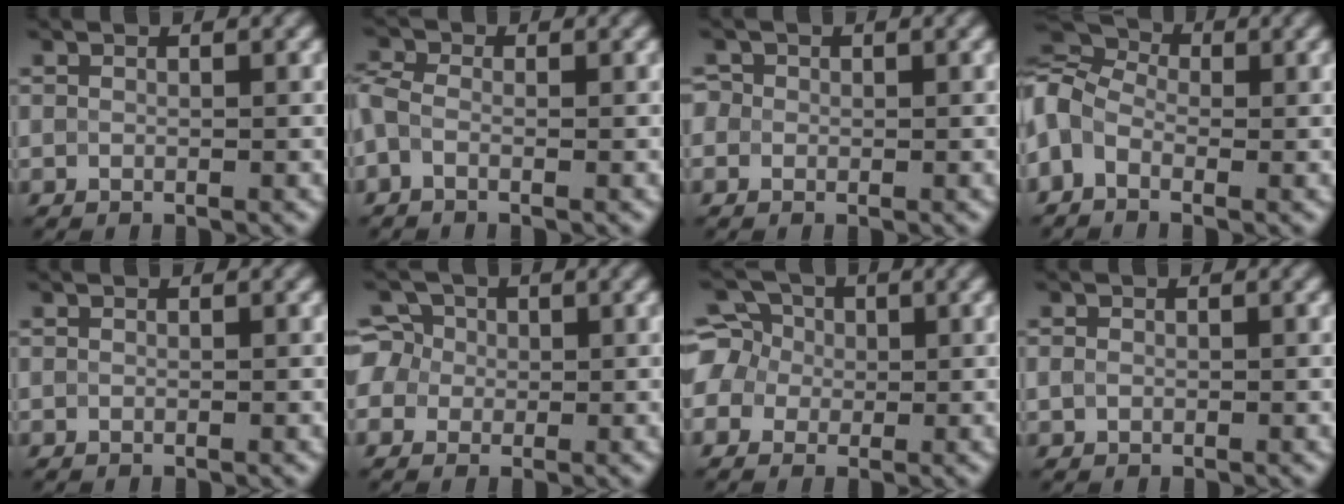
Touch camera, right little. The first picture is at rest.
{"total": 1.9, "force": [-0.6, 1.3, 1.4], "torque": [-0.037, 0.001, -0.023]}
{"total": 1.1, "force": [0.3, 1.1, 0.3], "torque": [-0.006, 0.004, -0.007]}
{"total": 7.1, "force": [-0.1, 4.9, 5.1], "torque": [-0.117, 0.032, -0.018]}
{"total": 0.0}
{"total": 4.1, "force": [0.5, 3.9, 1.4], "torque": [-0.019, 0.034, -0.011]}
{"total": 5.6, "force": [0.2, 5.2, 2.2], "torque": [-0.052, 0.041, -0.029]}
{"total": 0.8, "force": [0.0, 0.7, 0.4], "torque": [-0.006, -0.001, -0.001]}